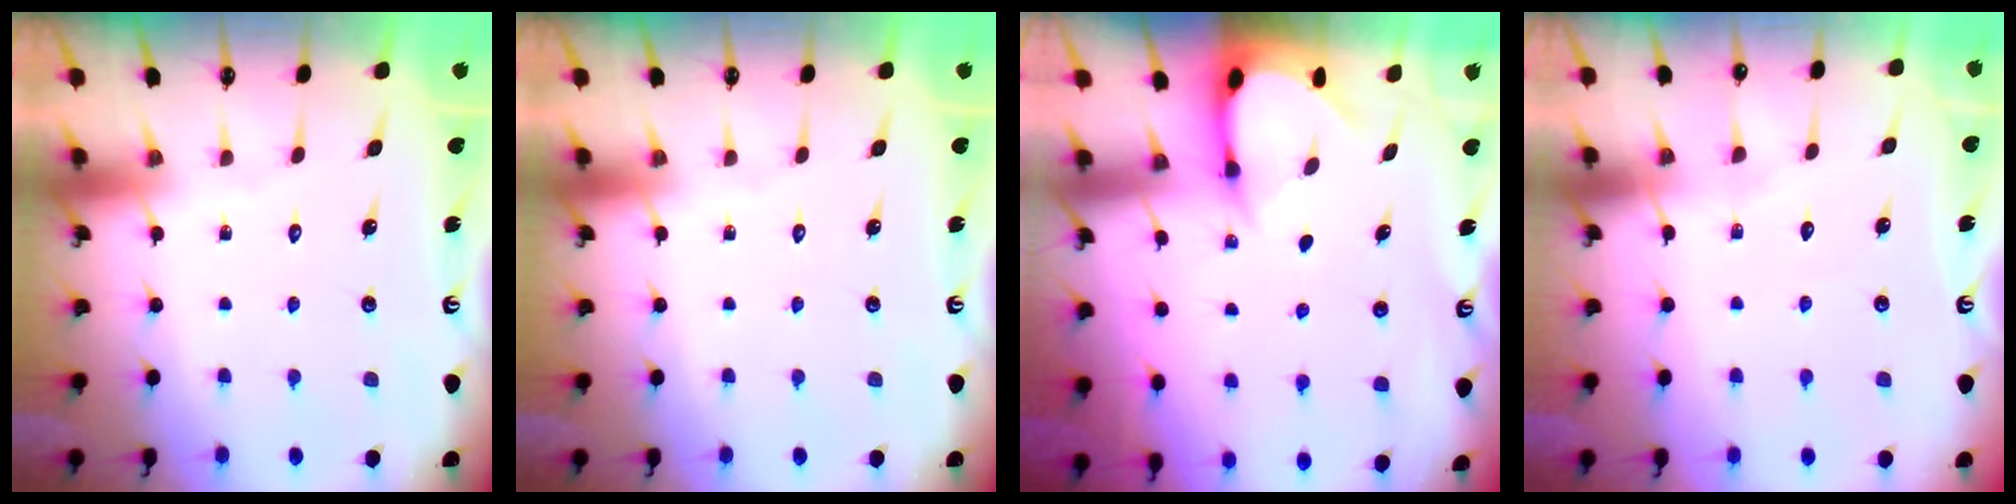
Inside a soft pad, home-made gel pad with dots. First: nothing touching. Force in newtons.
{"total": 0.0}
{"total": 3.4, "press": 3.4, "slide": 0.3}
{"total": 5.2, "press": 5.2, "slide": 0.6}